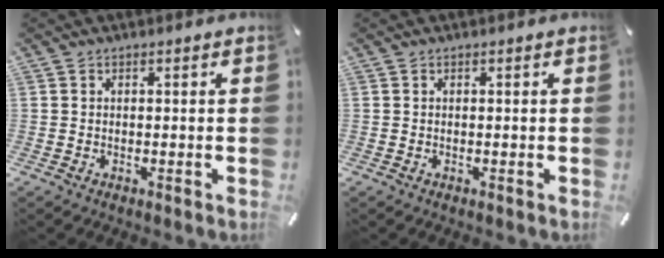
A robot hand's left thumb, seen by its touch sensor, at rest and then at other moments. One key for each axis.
{"total": 0.0}